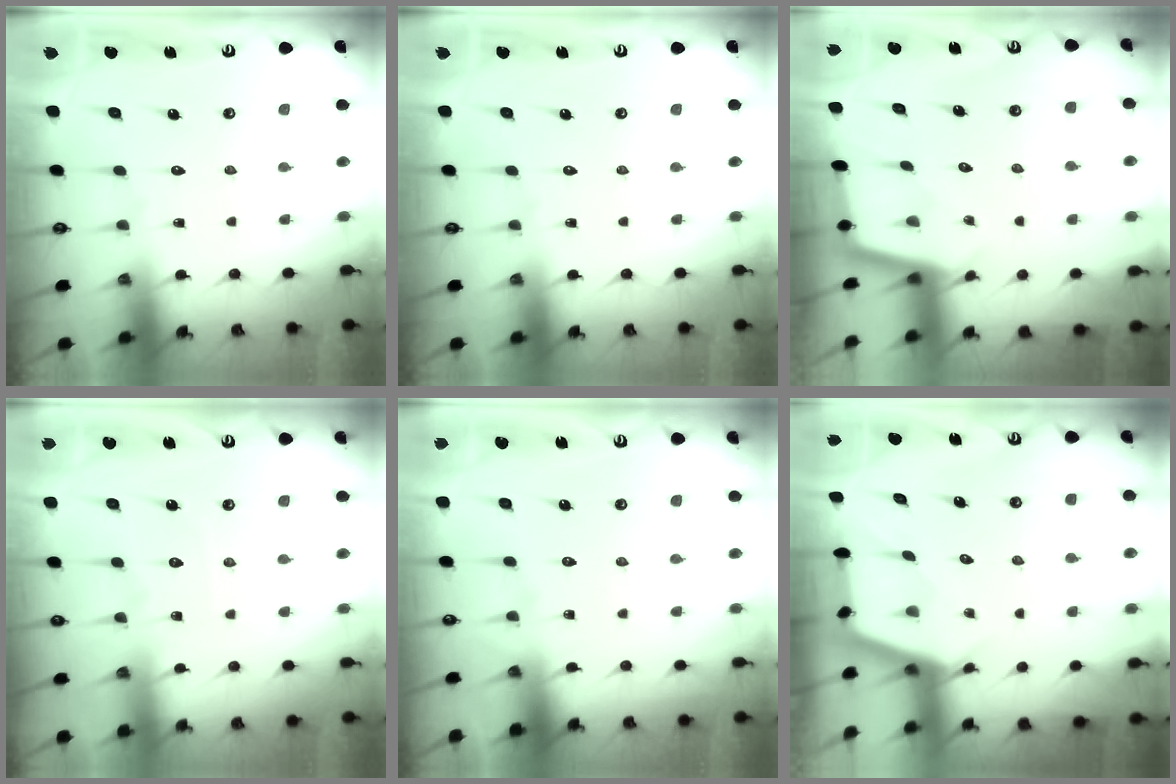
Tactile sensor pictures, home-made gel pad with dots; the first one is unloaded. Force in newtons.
{"total": 0.0}
{"total": 2.5, "press": 2.4, "slide": 0.3}
{"total": 3.4, "press": 3.4, "slide": 0.5}
{"total": 3.9, "press": 3.8, "slide": 0.6}
{"total": 2.6, "press": 2.6, "slide": 0.4}